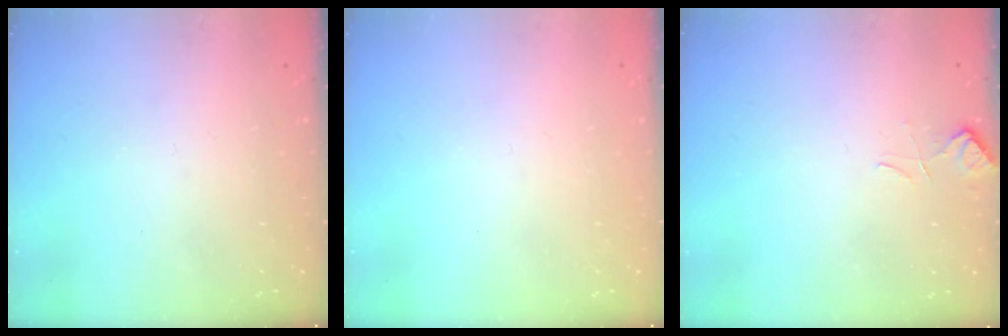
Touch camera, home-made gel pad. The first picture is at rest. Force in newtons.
{"total": 0.0}
{"total": 2.5, "press": 2.5, "slide": 0.5}